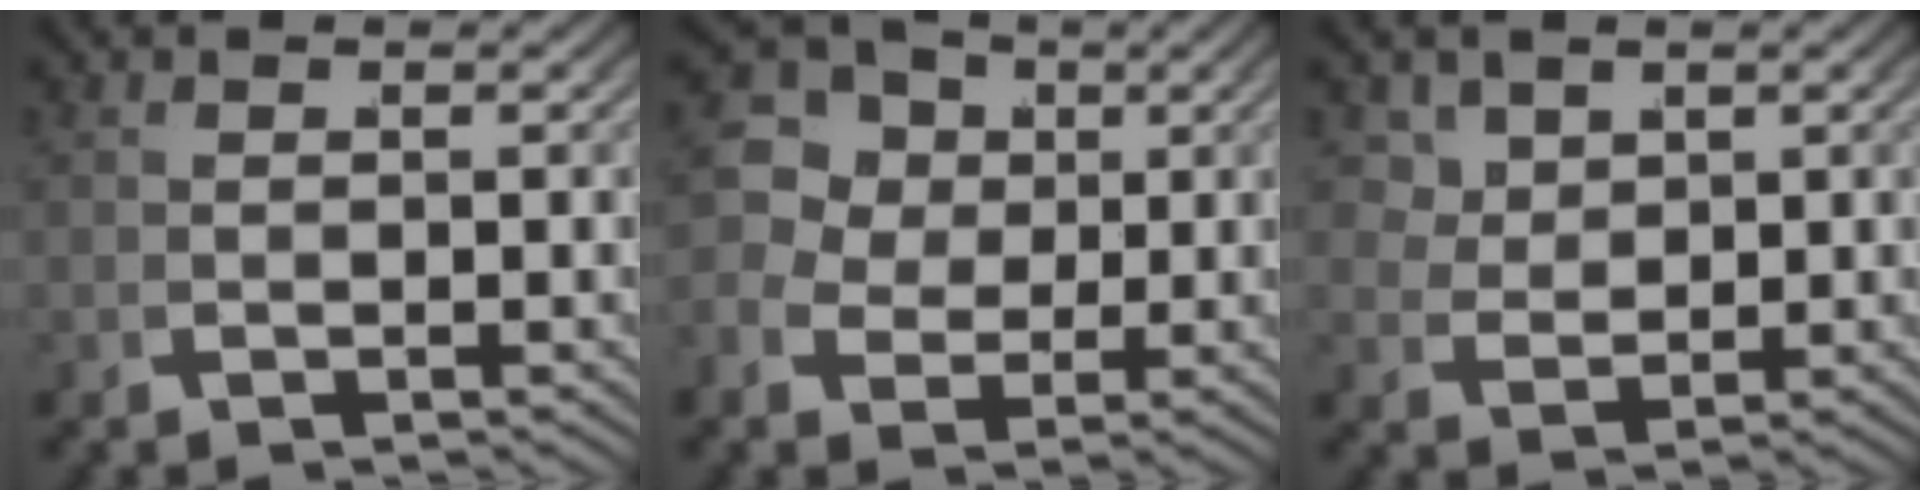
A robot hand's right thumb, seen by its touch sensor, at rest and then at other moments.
{"total": 8.8, "force": [2.4, 7.3, 4.4], "torque": [-0.086, -0.004, 0.031]}
{"total": 2.5, "force": [1.8, 1.5, 1.1], "torque": [-0.022, -0.013, 0.049]}